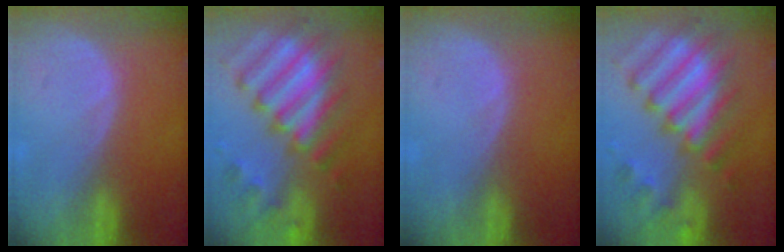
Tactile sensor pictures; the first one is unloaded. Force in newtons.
{"total": 12.2, "press": 10.5, "slide": 6.1}
{"total": 0.0}
{"total": 12.2, "press": 10.5, "slide": 6.1}